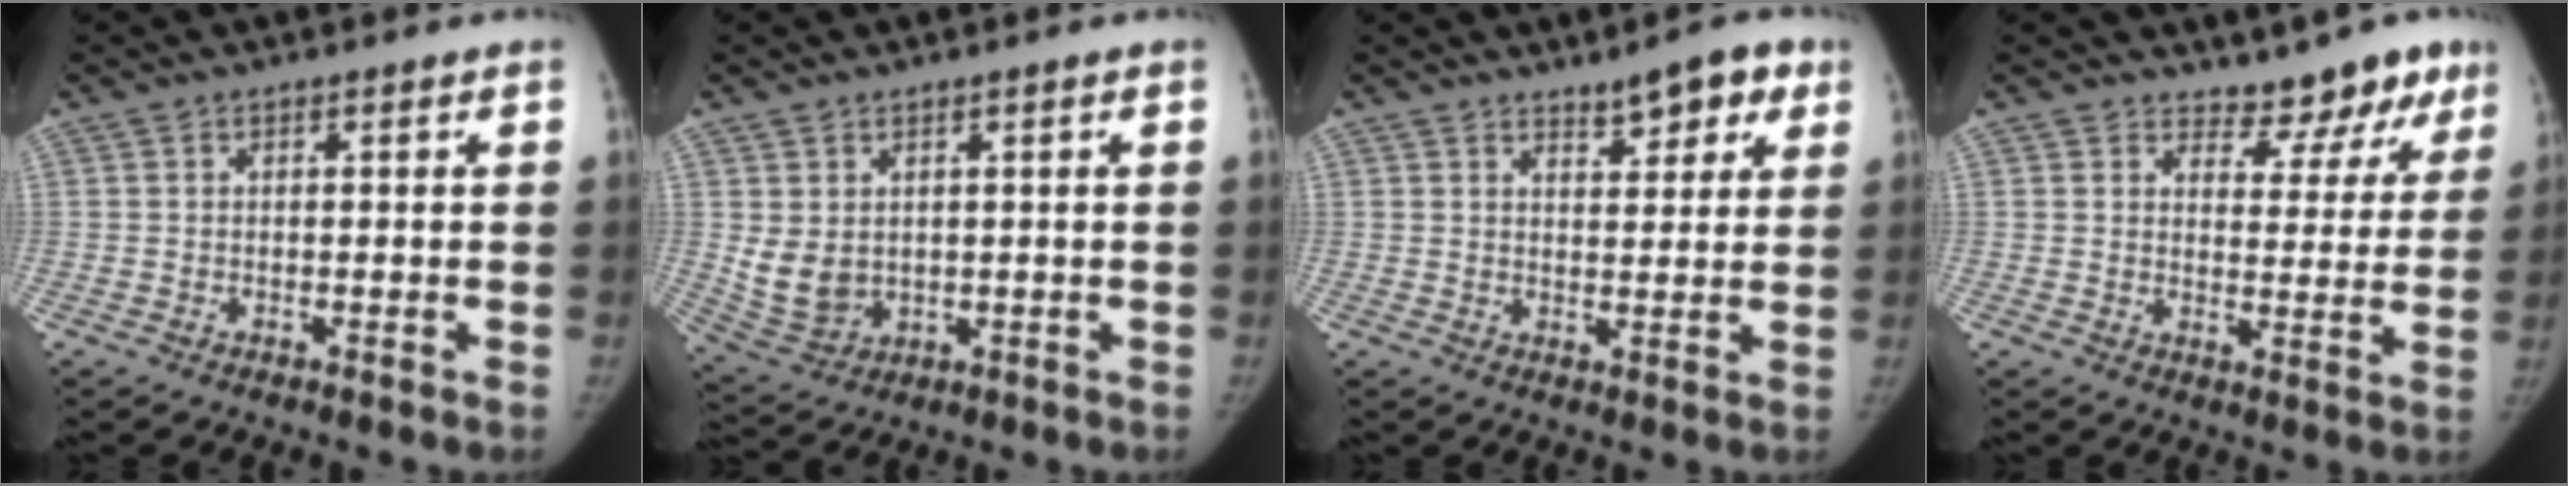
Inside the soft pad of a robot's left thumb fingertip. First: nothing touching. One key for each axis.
{"total": 6.2, "fx": 1.1, "fy": 4.8, "fz": 3.7, "tx": -0.060, "ty": -0.015, "tz": 0.043}
{"total": 6.4, "fx": 4.2, "fy": 2.6, "fz": 4.1, "tx": -0.031, "ty": -0.018, "tz": 0.056}
{"total": 8.2, "fx": 6.8, "fy": 4.1, "fz": 2.0, "tx": 0.019, "ty": -0.047, "tz": 0.078}